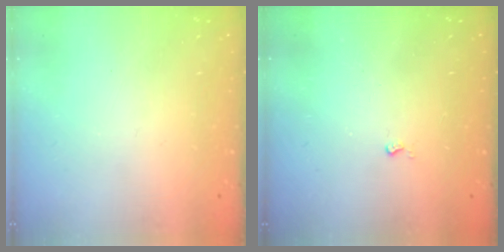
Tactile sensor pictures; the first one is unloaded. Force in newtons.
{"total": 2.6, "press": 2.6, "slide": 0.4}